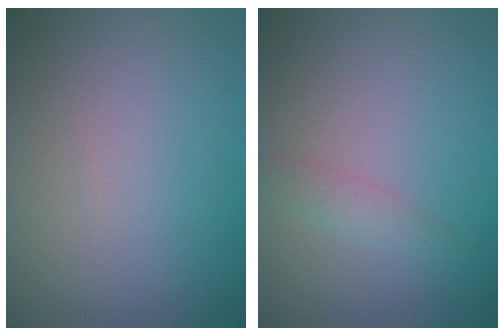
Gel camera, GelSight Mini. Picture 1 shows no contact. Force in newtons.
{"total": 1.3, "press": 1.3, "slide": 0.1}